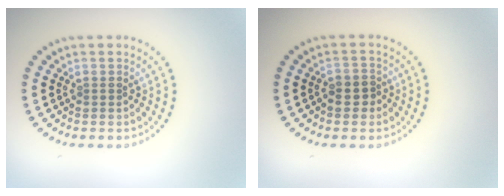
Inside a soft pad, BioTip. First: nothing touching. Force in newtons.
{"total": 2.0, "press": 1.9, "slide": 0.8}